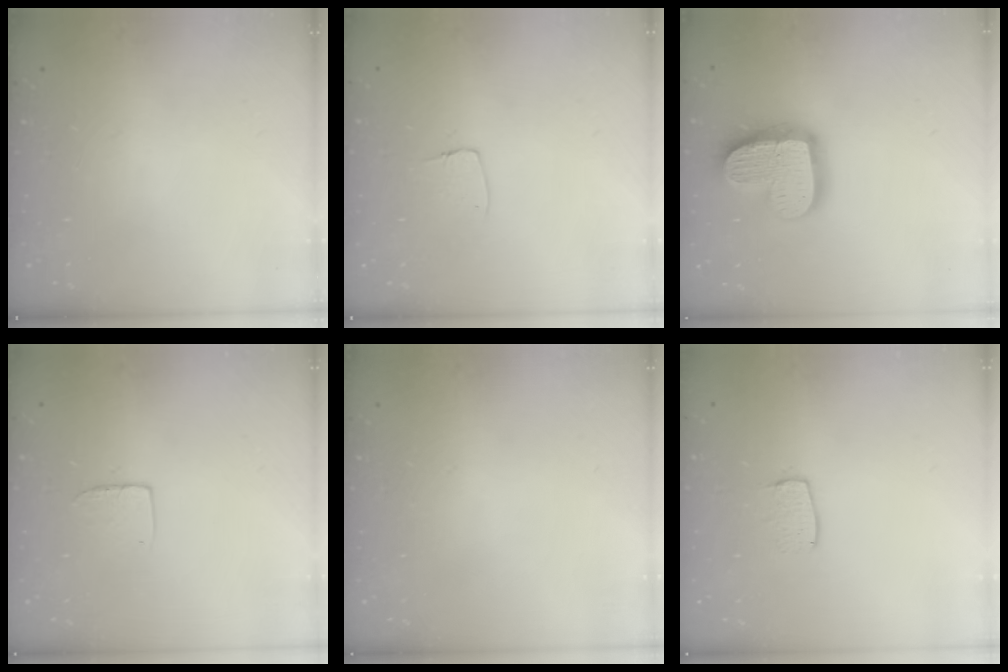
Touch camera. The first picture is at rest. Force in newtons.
{"total": 4.6, "press": 4.6, "slide": 0.3}
{"total": 18.9, "press": 18.8, "slide": 1.7}
{"total": 5.9, "press": 5.9, "slide": 0.5}
{"total": 0.0}
{"total": 6.0, "press": 6.0, "slide": 0.4}